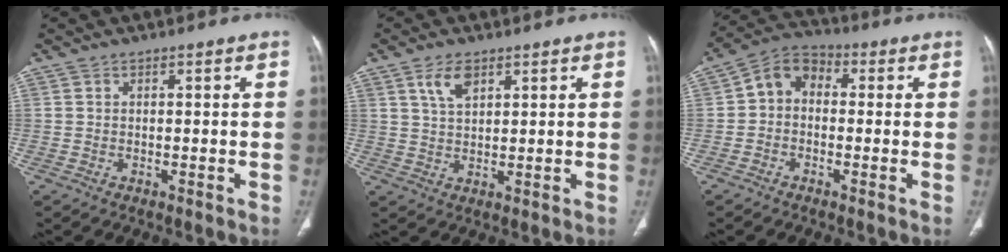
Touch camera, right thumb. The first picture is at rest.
{"total": 4.6, "force": [2.6, 2.2, 3.1], "torque": [-0.050, -0.010, 0.052]}
{"total": 6.9, "force": [-0.2, 5.4, 4.4], "torque": [-0.051, 0.023, -0.025]}